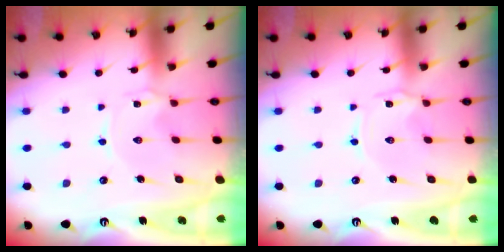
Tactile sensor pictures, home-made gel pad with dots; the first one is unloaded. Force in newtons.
{"total": 1.3, "press": 1.3, "slide": 0.2}